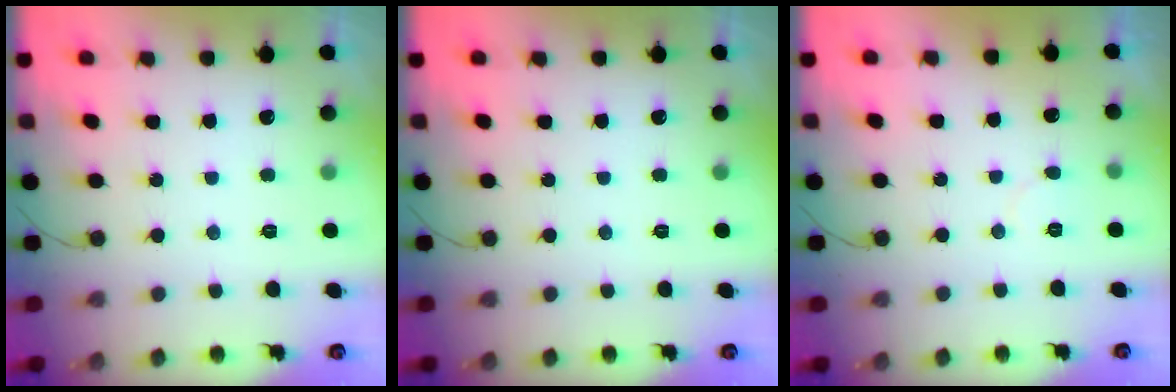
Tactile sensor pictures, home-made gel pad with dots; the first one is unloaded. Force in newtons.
{"total": 0.0}
{"total": 3.7, "press": 3.7, "slide": 0.4}